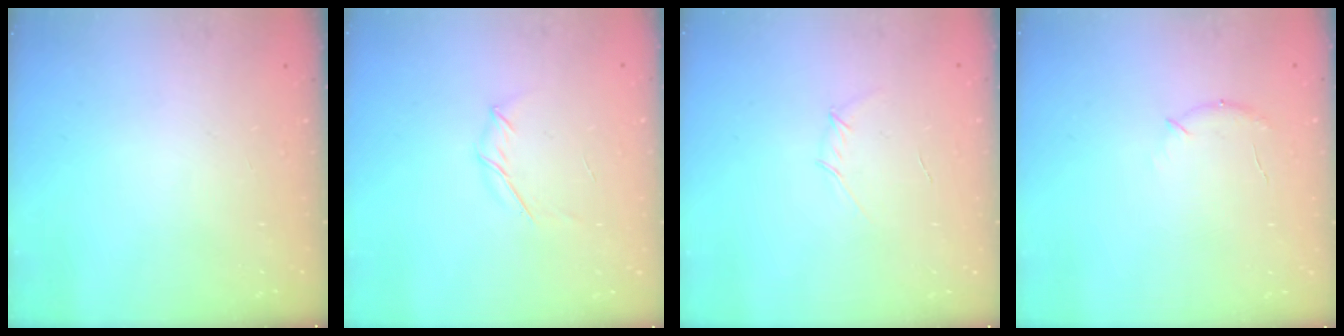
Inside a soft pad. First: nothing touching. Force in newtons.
{"total": 3.8, "press": 3.7, "slide": 0.9}
{"total": 3.5, "press": 3.4, "slide": 0.8}
{"total": 6.9, "press": 6.7, "slide": 1.8}